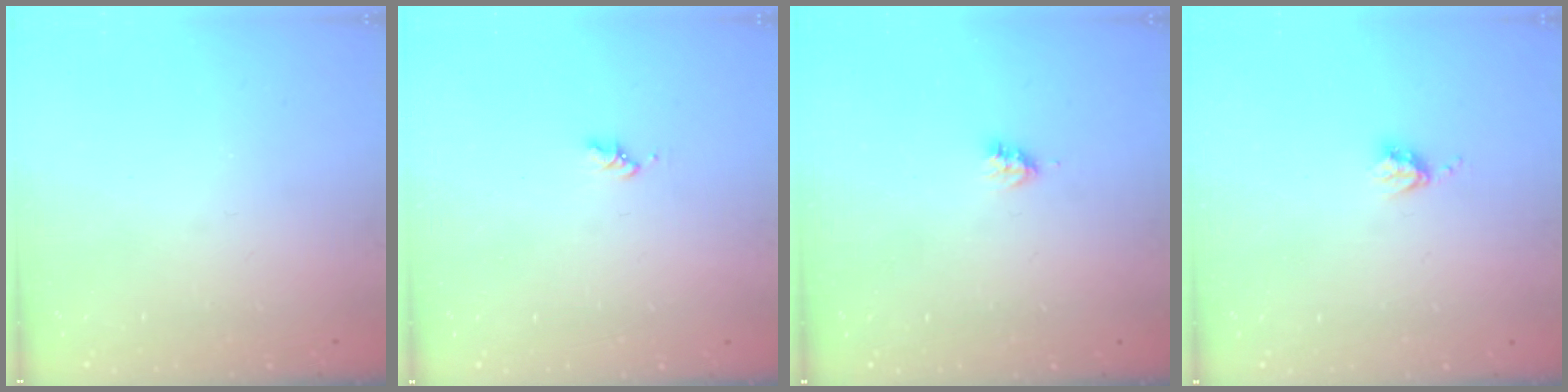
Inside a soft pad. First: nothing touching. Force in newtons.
{"total": 1.6, "press": 1.6, "slide": 0.3}
{"total": 3.5, "press": 3.4, "slide": 0.5}
{"total": 3.8, "press": 3.8, "slide": 0.4}